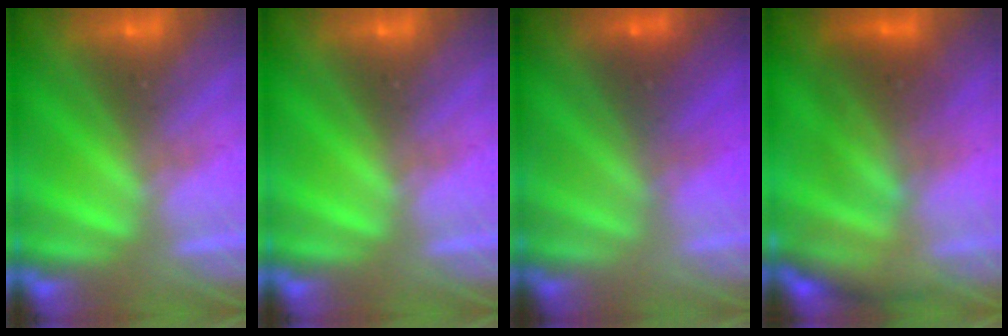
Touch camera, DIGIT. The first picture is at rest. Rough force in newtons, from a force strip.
{"total": 0.0}
{"total": 1.6}
{"total": 2.6}